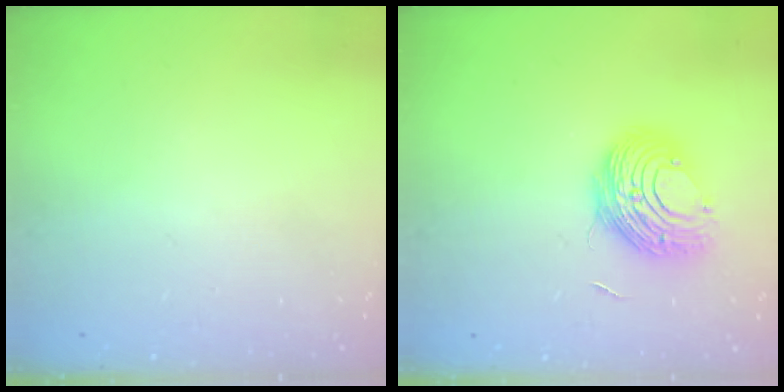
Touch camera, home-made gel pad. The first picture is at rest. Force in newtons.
{"total": 10.7, "press": 10.7, "slide": 0.6}